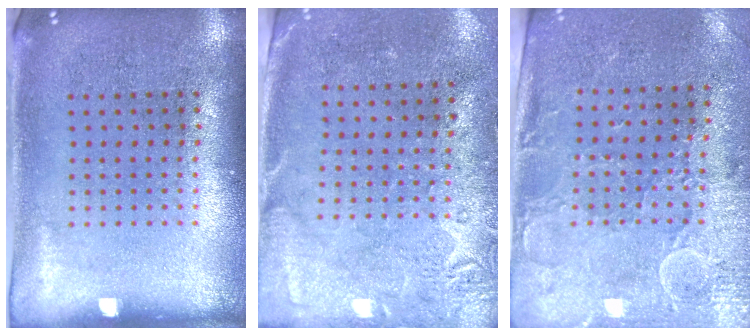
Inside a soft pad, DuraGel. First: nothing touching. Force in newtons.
{"total": 2.7, "press": 2.3, "slide": 1.5}
{"total": 3.0, "press": 2.6, "slide": 1.5}